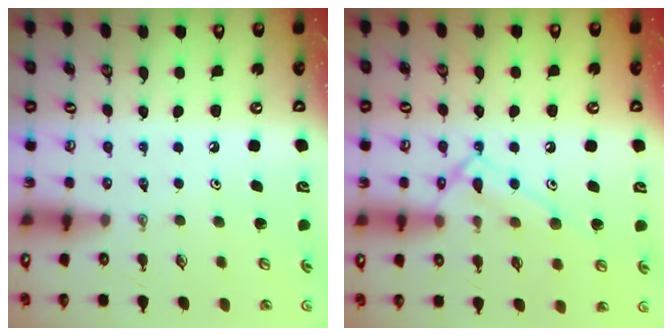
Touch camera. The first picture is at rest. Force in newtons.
{"total": 12.6, "press": 12.6, "slide": 0.8}